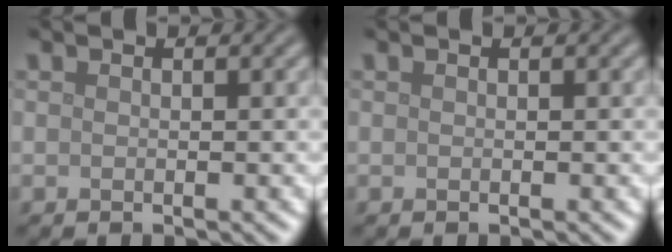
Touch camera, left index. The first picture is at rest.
{"total": 0.0}